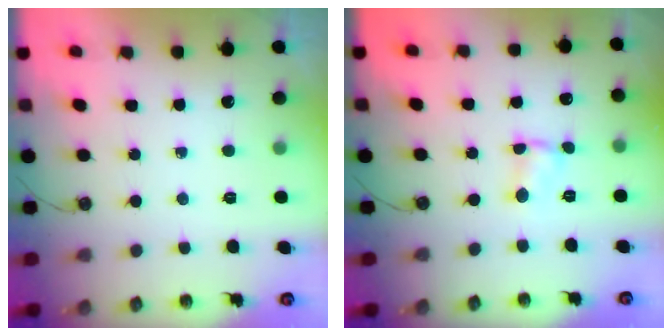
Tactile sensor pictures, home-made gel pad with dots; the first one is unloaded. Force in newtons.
{"total": 2.2, "press": 2.1, "slide": 0.3}